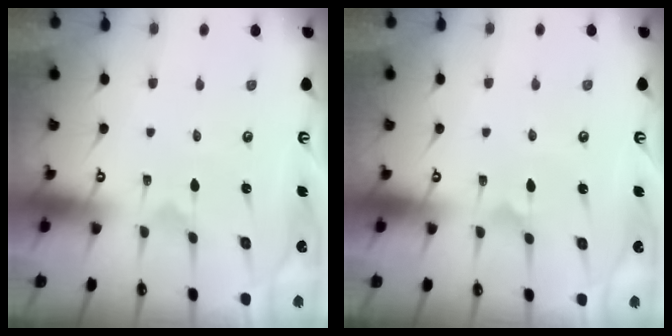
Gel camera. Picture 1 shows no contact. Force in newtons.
{"total": 3.6, "press": 3.6, "slide": 0.5}